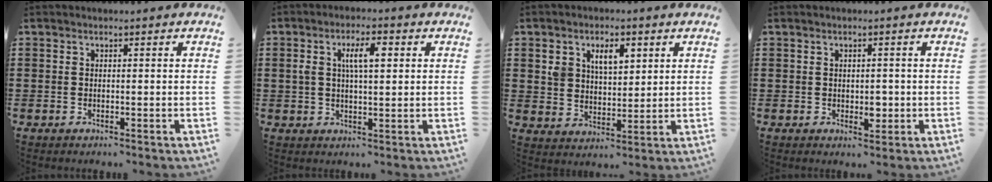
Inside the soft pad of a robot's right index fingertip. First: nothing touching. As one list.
[{"total": 5.5, "force": [1.3, 2.0, 5.0], "torque": [-0.093, 0.008, 0.017]}, {"total": 5.8, "force": [2.7, 3.6, 3.6], "torque": [-0.077, 0.011, 0.046]}, {"total": 2.5, "force": [-0.3, 1.5, 2.1], "torque": [-0.029, -0.003, -0.006]}]